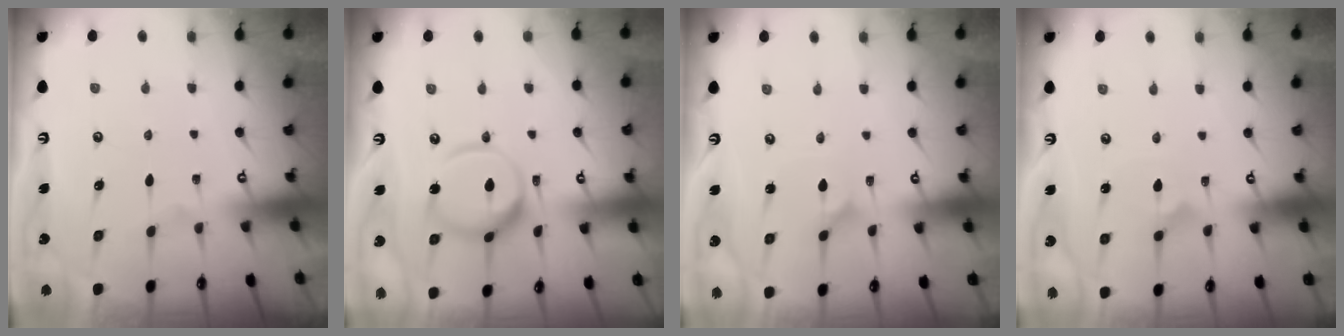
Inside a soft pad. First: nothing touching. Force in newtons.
{"total": 13.3, "press": 13.3, "slide": 1.3}
{"total": 1.0, "press": 1.0, "slide": 0.2}
{"total": 2.0, "press": 2.0, "slide": 0.1}